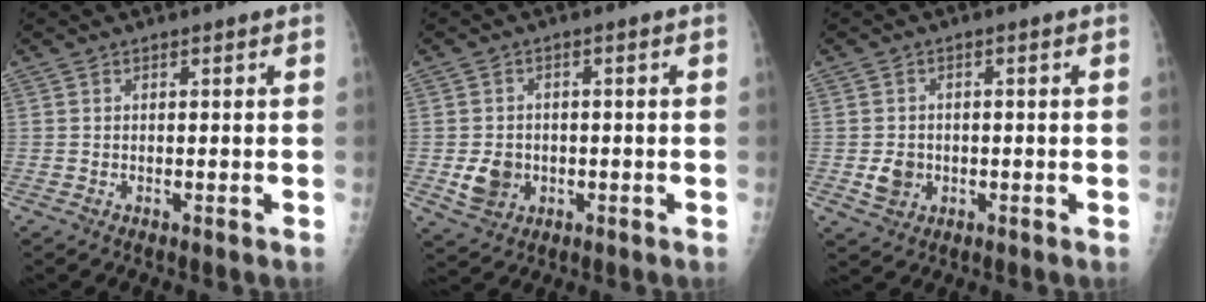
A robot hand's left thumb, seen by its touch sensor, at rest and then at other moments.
{"total": 5.4, "force": [-1.2, 4.6, 2.6], "torque": [-0.029, 0.004, -0.012]}
{"total": 3.8, "force": [-0.8, 3.3, 1.7], "torque": [-0.016, 0.002, -0.008]}